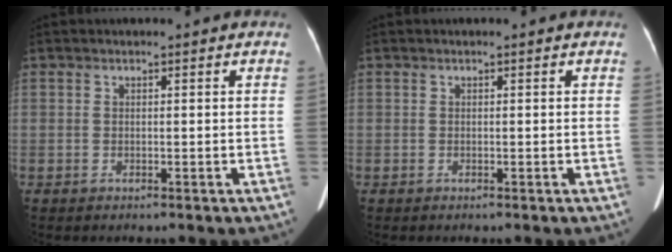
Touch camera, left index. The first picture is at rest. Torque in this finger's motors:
{"motor_torque": [0.01, 0.01, 0.00, 0.00]}